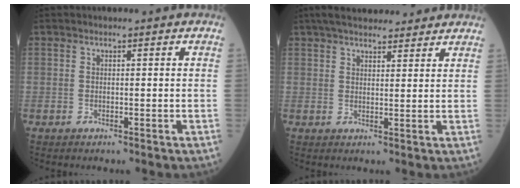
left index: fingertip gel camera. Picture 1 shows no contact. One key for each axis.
{"total": 12.6, "fx": 10.9, "fy": 3.1, "fz": 5.5, "tx": -0.070, "ty": 0.034, "tz": 0.147}